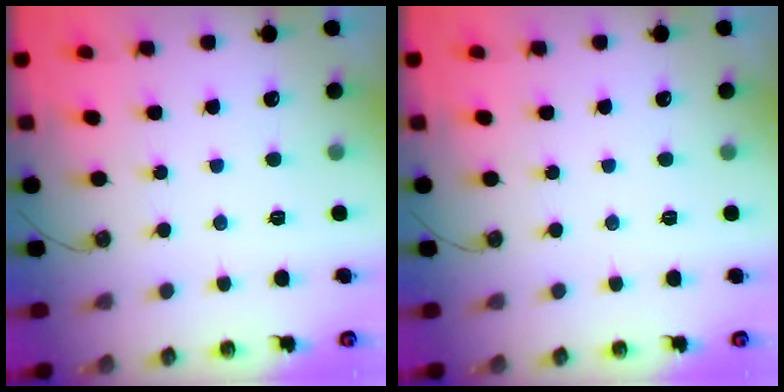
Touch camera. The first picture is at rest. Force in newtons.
{"total": 0.0}